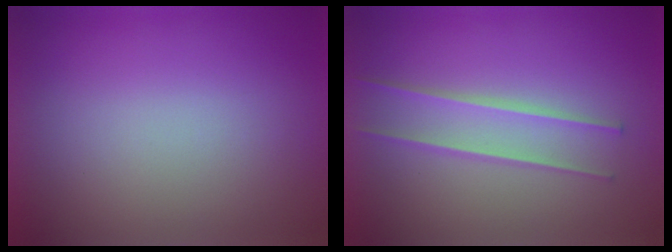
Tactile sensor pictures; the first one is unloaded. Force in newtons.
{"total": 2.4}